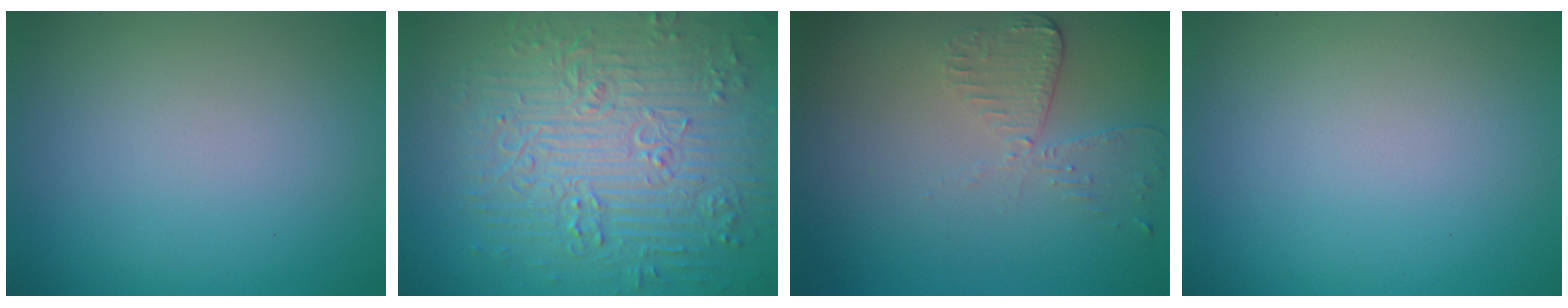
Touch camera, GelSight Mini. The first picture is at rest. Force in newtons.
{"total": 9.4, "press": 6.8, "slide": 6.5}
{"total": 2.6, "press": 2.3, "slide": 1.1}
{"total": 0.0}